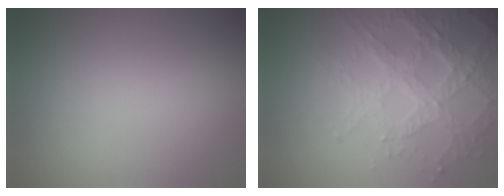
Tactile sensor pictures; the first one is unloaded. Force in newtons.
{"total": 5.9, "press": 4.8, "slide": 3.4}